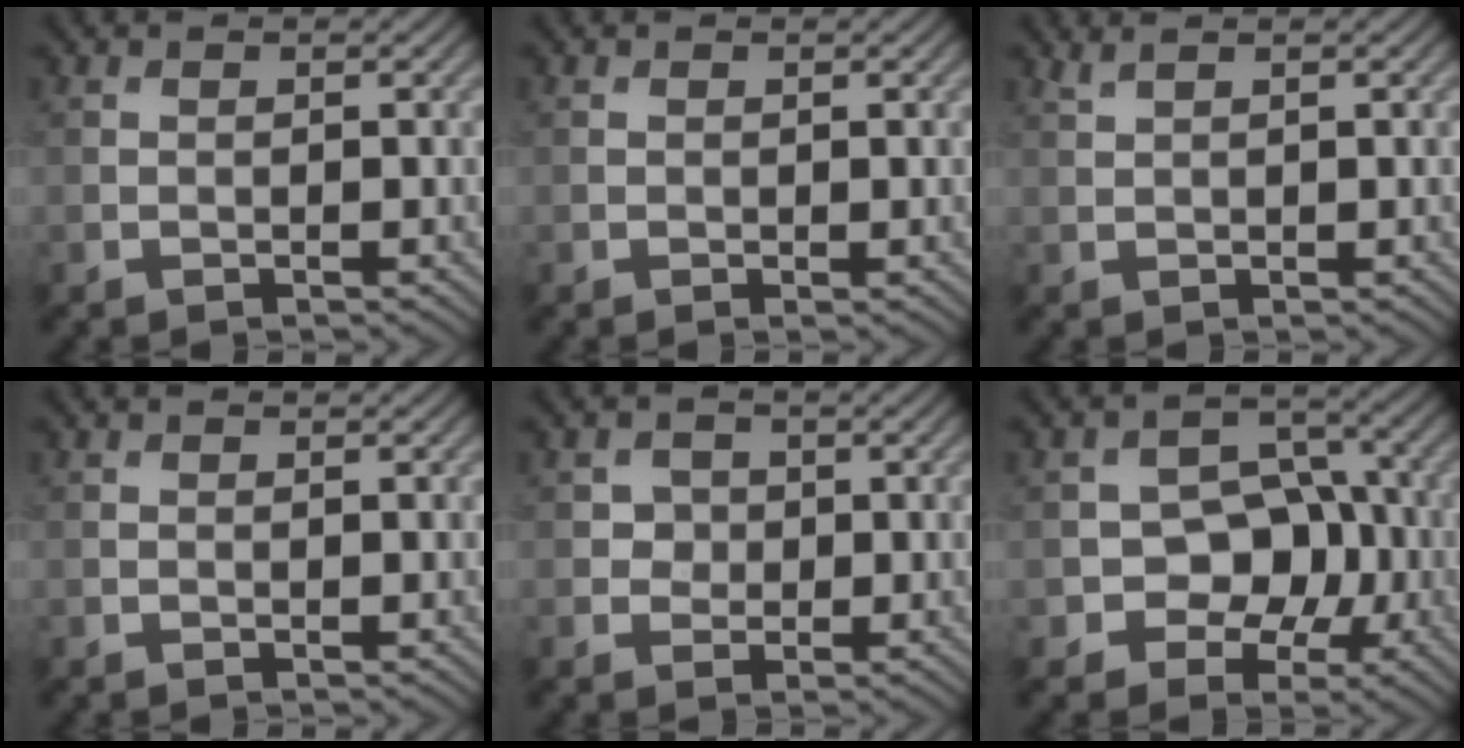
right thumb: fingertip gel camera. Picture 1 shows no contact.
{"total": 0.0}
{"total": 1.1, "force": [0.8, 0.2, 0.7], "torque": [-0.017, 0.007, 0.016]}
{"total": 0.0}
{"total": 1.9, "force": [0.0, 1.8, 0.5], "torque": [-0.008, -0.003, -0.003]}
{"total": 7.4, "force": [-2.2, 5.8, 4.0], "torque": [-0.049, 0.003, -0.051]}